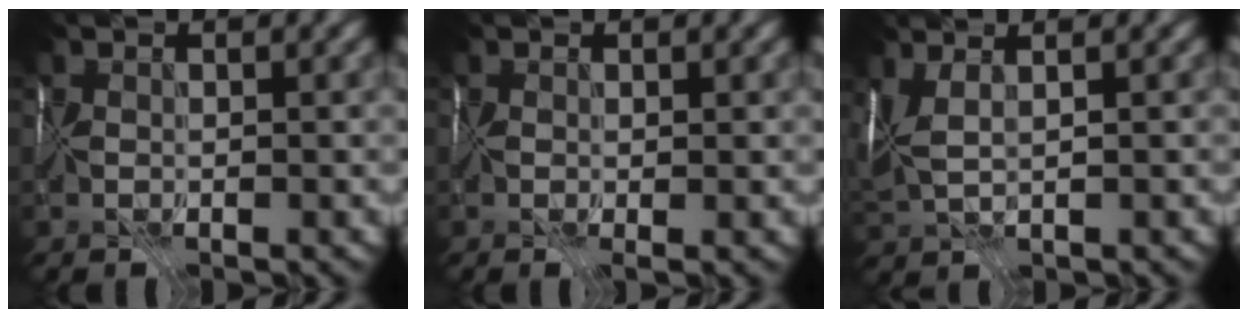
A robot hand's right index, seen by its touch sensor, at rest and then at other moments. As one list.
[{"total": 1.7, "force": [0.0, 0.9, 1.5], "torque": [-0.020, -0.005, 0.001]}, {"total": 3.0, "force": [1.6, 1.0, 2.4], "torque": [-0.059, 0.015, 0.034]}]